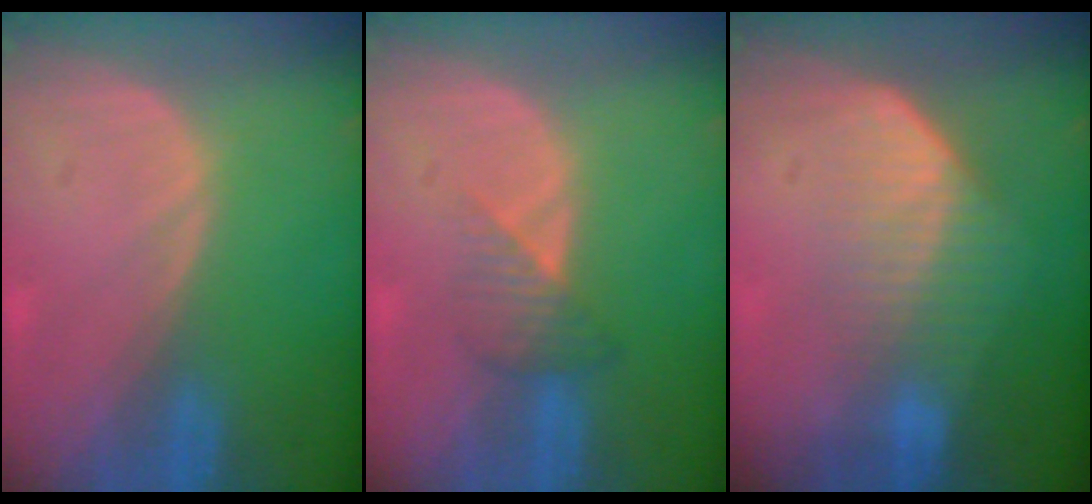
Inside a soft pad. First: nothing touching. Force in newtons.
{"total": 3.3, "press": 3.1, "slide": 1.1}
{"total": 7.2, "press": 6.1, "slide": 3.8}